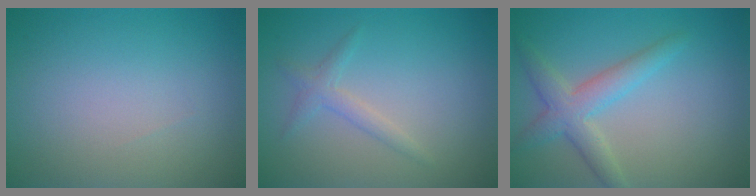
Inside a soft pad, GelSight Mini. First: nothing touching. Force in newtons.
{"total": 1.5, "press": 1.5, "slide": 0.1}
{"total": 3.6, "press": 3.5, "slide": 0.3}